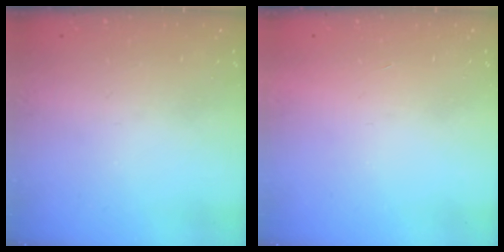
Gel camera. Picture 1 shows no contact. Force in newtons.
{"total": 1.7, "press": 1.7, "slide": 0.1}